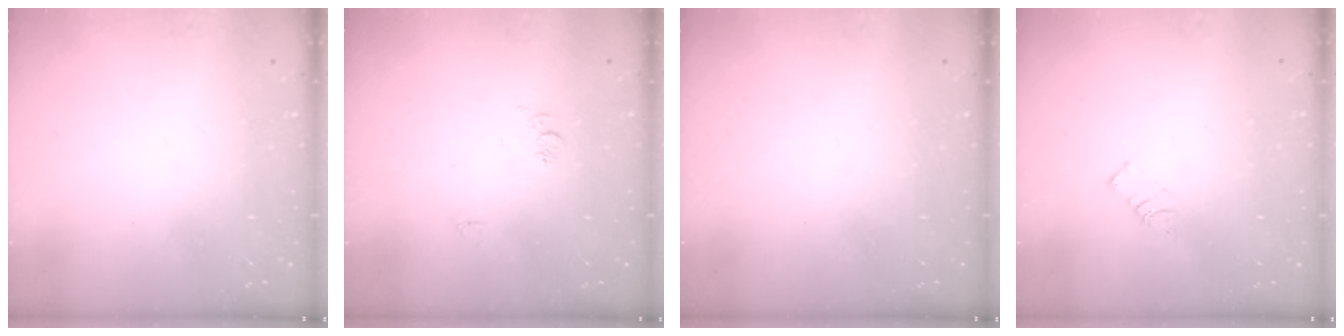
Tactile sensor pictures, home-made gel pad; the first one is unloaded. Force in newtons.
{"total": 7.4, "press": 7.3, "slide": 0.8}
{"total": 0.0}
{"total": 2.6, "press": 2.6, "slide": 0.3}